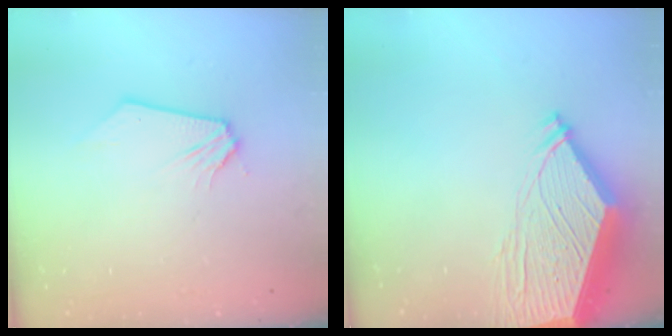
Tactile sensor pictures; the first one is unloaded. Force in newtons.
{"total": 13.7, "press": 13.6, "slide": 1.7}